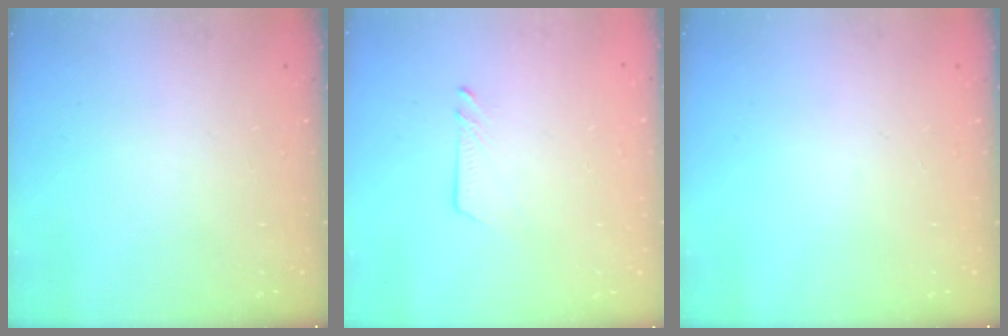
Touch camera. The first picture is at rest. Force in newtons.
{"total": 3.5, "press": 3.4, "slide": 0.5}
{"total": 0.0}